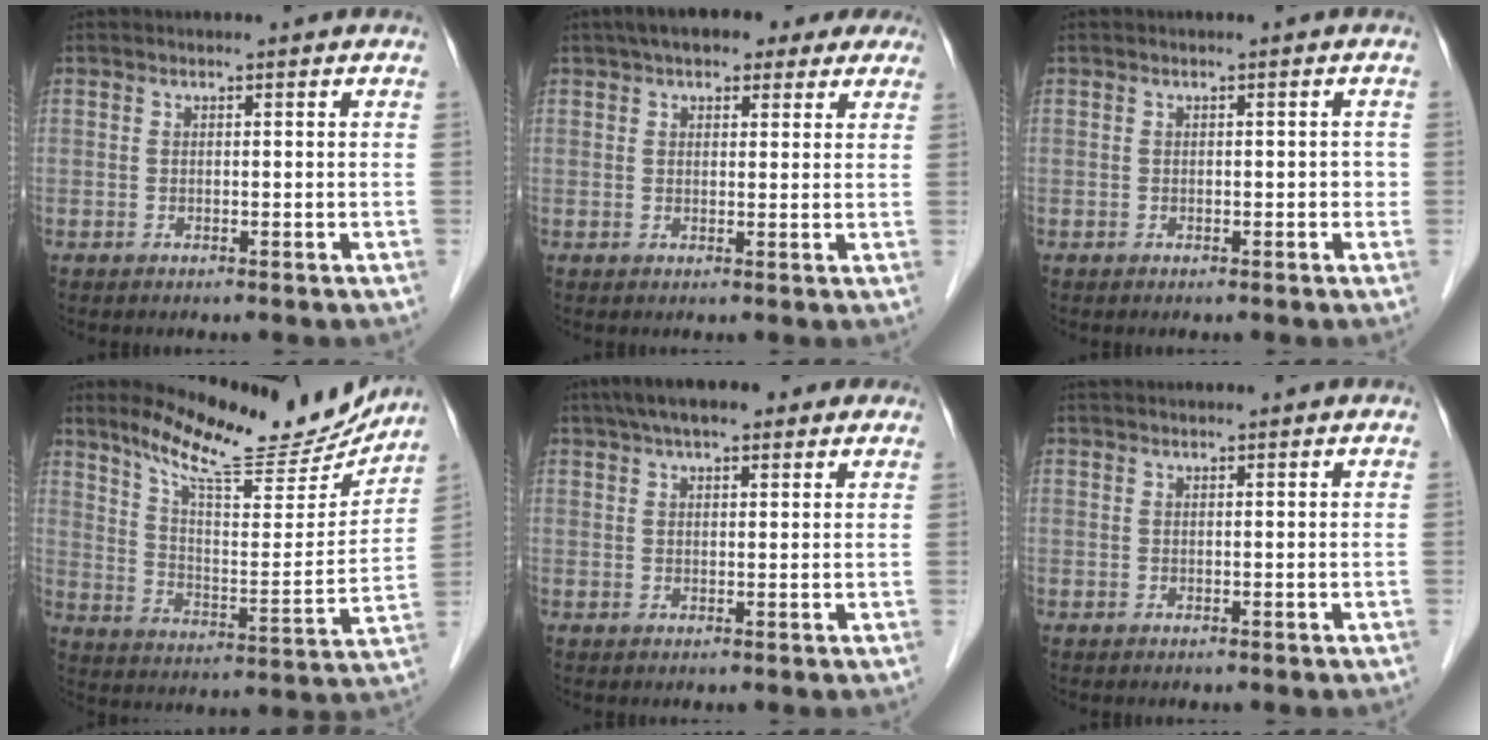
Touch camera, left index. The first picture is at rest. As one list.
[{"total": 11.2, "force": [8.5, 4.6, 5.7], "torque": [-0.064, 0.042, 0.109]}, {"total": 0.9, "force": [-0.1, 0.6, 0.6], "torque": [0.000, 0.004, -0.004]}, {"total": 18.3, "force": [16.5, 2.6, 7.4], "torque": [-0.125, -0.031, 0.246]}, {"total": 9.2, "force": [6.7, 2.9, 5.6], "torque": [-0.083, 0.040, 0.101]}, {"total": 2.7, "force": [2.5, 0.2, 1.0], "torque": [-0.010, 0.032, 0.043]}]